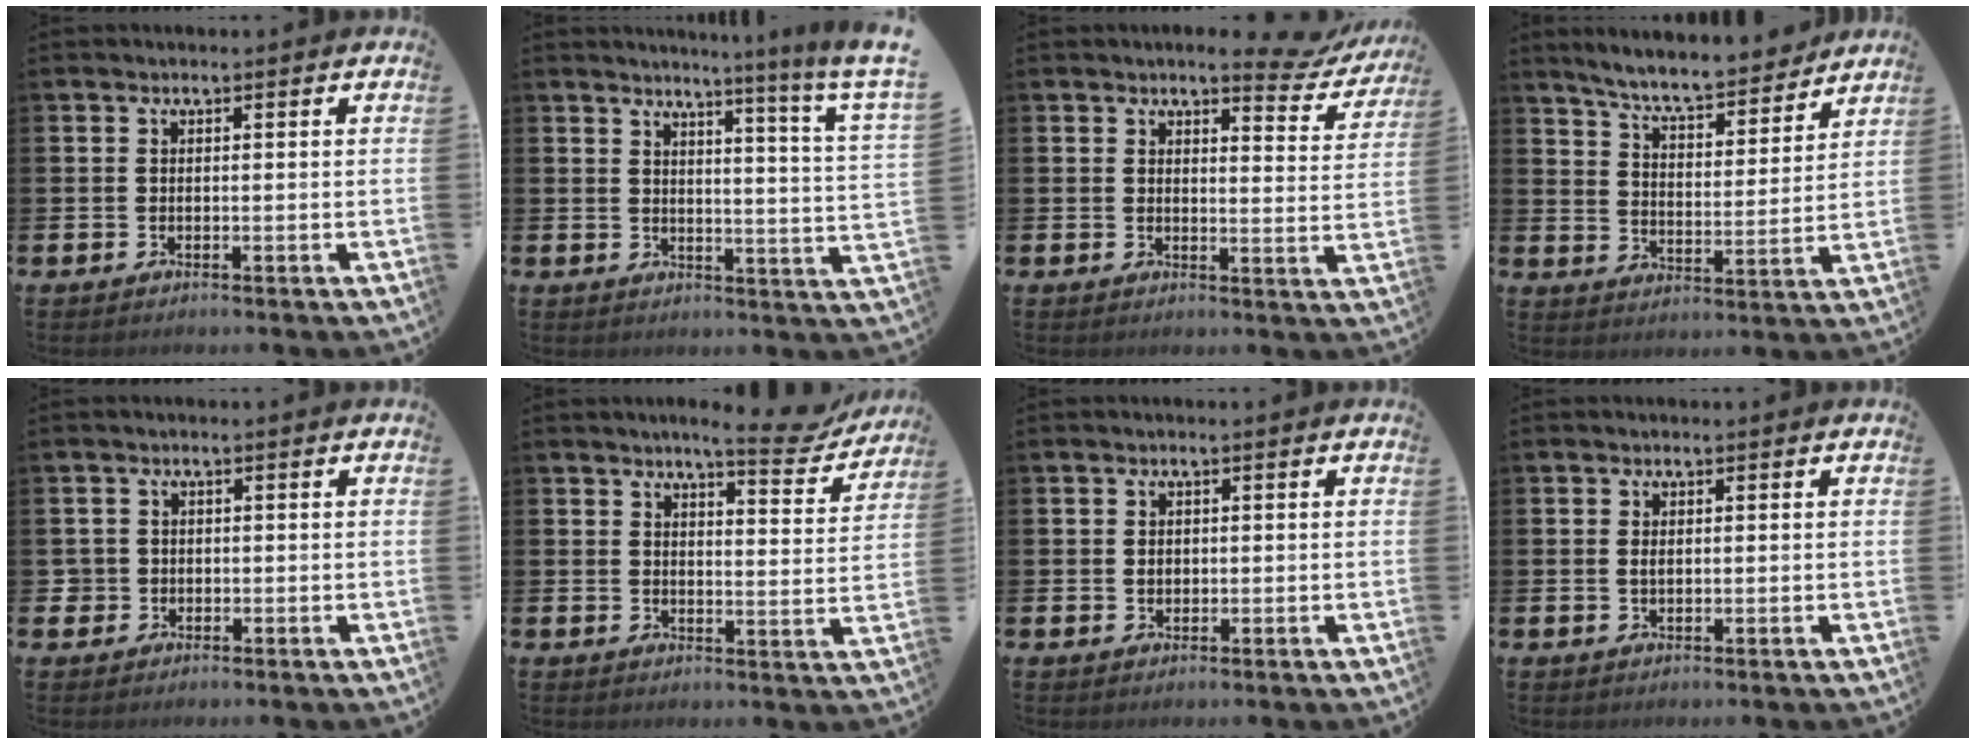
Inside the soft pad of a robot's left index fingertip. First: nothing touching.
{"total": 4.5, "force": [4.0, -0.9, 1.7], "torque": [-0.030, -0.050, 0.056]}
{"total": 4.6, "force": [4.2, 1.0, 1.6], "torque": [-0.022, -0.025, 0.069]}
{"total": 7.6, "force": [7.2, 0.9, 2.3], "torque": [-0.066, -0.053, 0.124]}
{"total": 1.9, "force": [0.0, 1.9, 0.2], "torque": [0.001, 0.002, -0.008]}
{"total": 6.8, "force": [6.0, 1.0, 3.1], "torque": [-0.038, -0.036, 0.096]}
{"total": 1.1, "force": [0.2, 0.9, 0.5], "torque": [0.000, 0.002, 0.000]}
{"total": 0.9, "force": [0.2, 0.4, 0.7], "torque": [-0.009, 0.002, 0.002]}